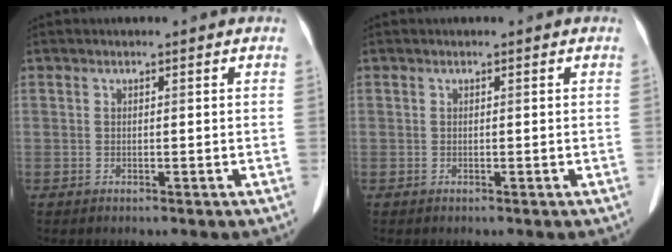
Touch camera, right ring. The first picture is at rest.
{"total": 0.0}